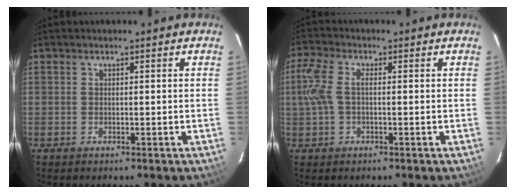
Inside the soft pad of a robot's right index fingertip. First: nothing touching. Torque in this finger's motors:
{"motor_torque": [0.68, -0.03, 0.39, 0.13]}